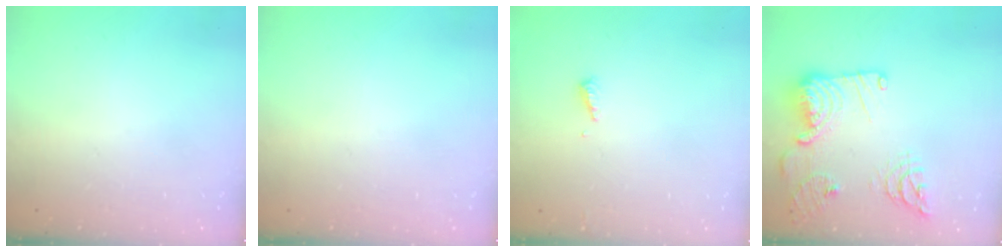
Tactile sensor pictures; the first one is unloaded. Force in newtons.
{"total": 0.0}
{"total": 5.1, "press": 5.1, "slide": 0.5}
{"total": 18.8, "press": 18.6, "slide": 2.3}